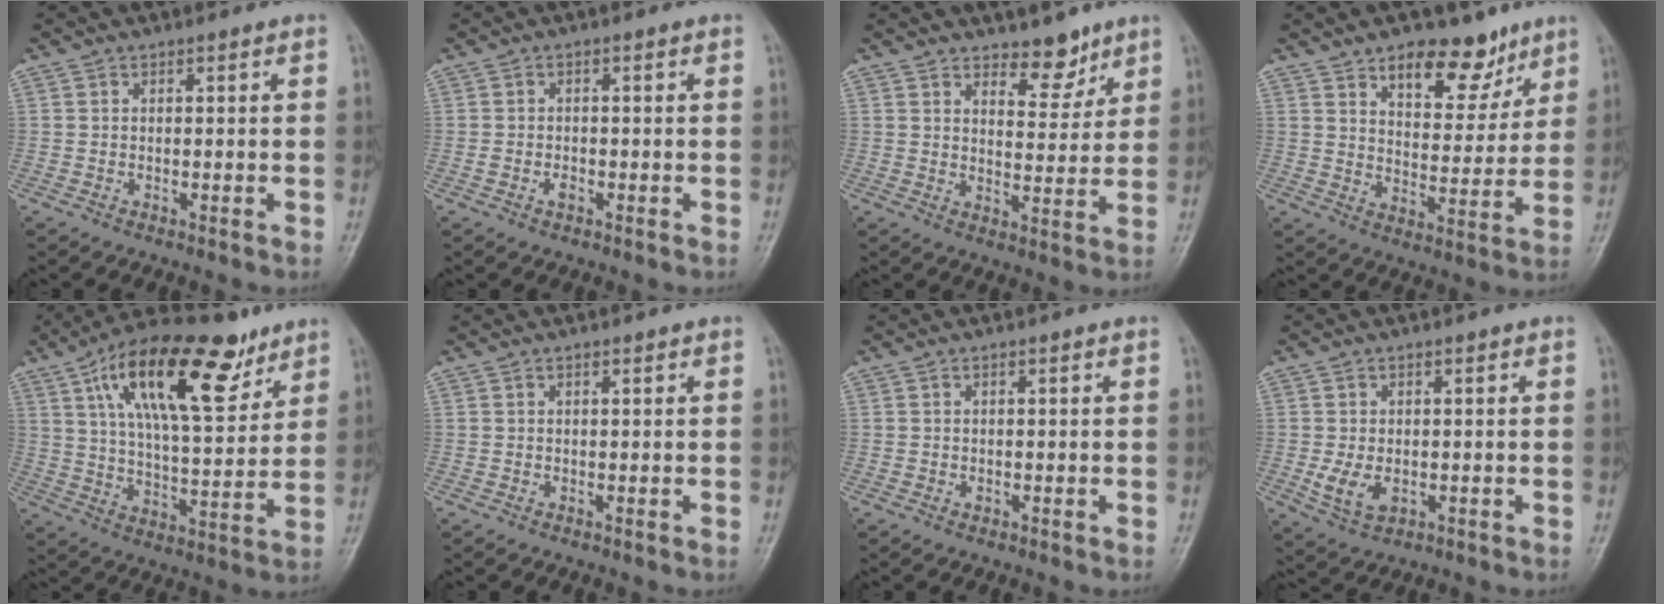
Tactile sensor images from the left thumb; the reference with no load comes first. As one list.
[{"total": 1.6, "force": [-0.7, 1.0, 1.0], "torque": [-0.016, 0.008, -0.011]}, {"total": 6.6, "force": [4.9, 3.1, 3.1], "torque": [-0.015, -0.037, 0.075]}, {"total": 12.5, "force": [8.2, 6.4, 6.9], "torque": [-0.055, -0.050, 0.127]}, {"total": 22.1, "force": [11.7, 8.9, 16.5], "torque": [-0.244, -0.029, 0.199]}, {"total": 0.7, "force": [0.4, 0.2, 0.5], "torque": [-0.008, 0.000, 0.006]}, {"total": 0.7, "force": [0.0, 0.5, 0.4], "torque": [-0.003, 0.000, 0.002]}, {"total": 5.1, "force": [-0.8, 3.3, 3.7], "torque": [-0.068, -0.009, -0.006]}]